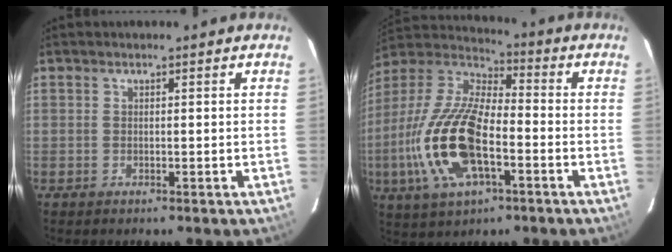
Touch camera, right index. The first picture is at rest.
{"total": 19.9, "force": [-5.5, 8.4, 17.1], "torque": [-0.369, -0.012, -0.106]}